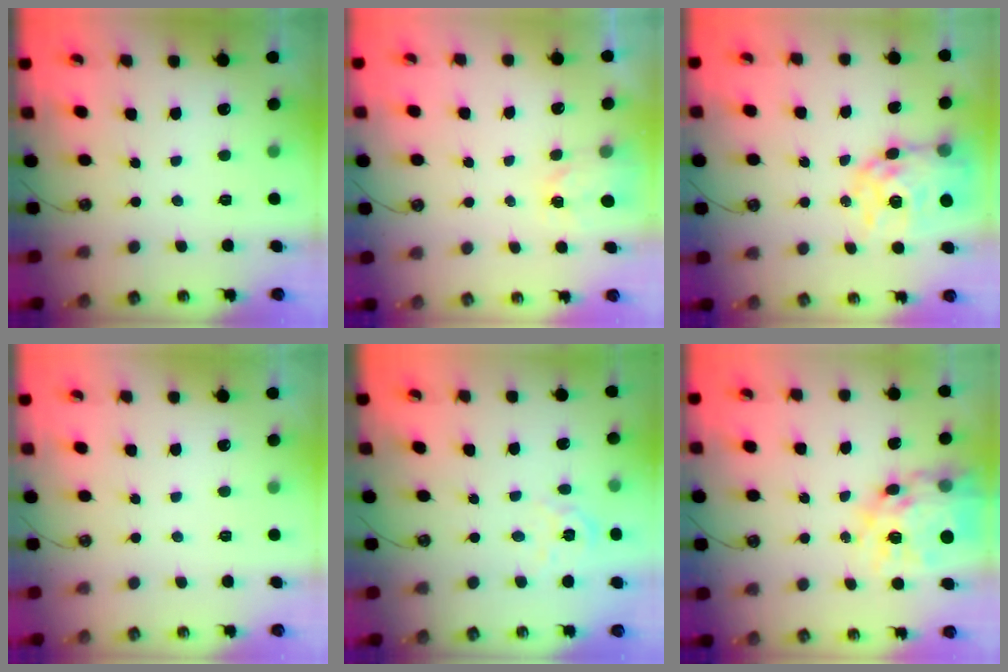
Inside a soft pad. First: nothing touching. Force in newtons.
{"total": 2.2, "press": 2.2, "slide": 0.2}
{"total": 14.5, "press": 14.4, "slide": 1.5}
{"total": 0.0}
{"total": 4.1, "press": 4.1, "slide": 0.6}
{"total": 17.3, "press": 17.3, "slide": 1.6}